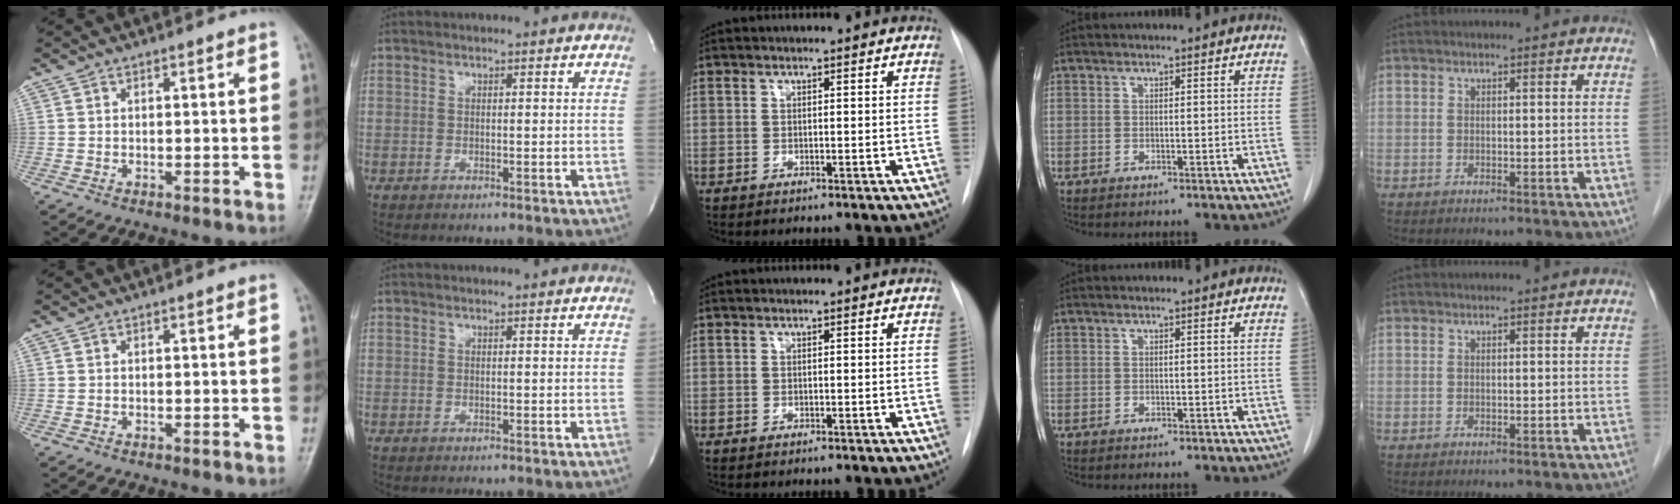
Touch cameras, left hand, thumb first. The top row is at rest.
{}